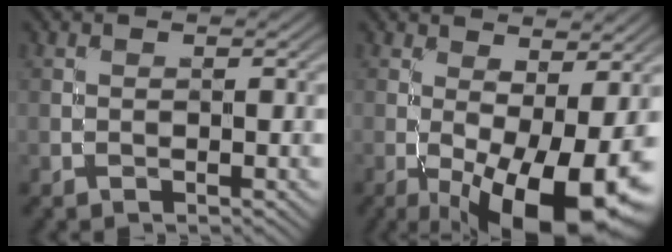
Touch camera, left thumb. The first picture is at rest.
{"total": 13.8, "force": [-4.5, 4.5, 12.3], "torque": [-0.184, -0.015, -0.060]}